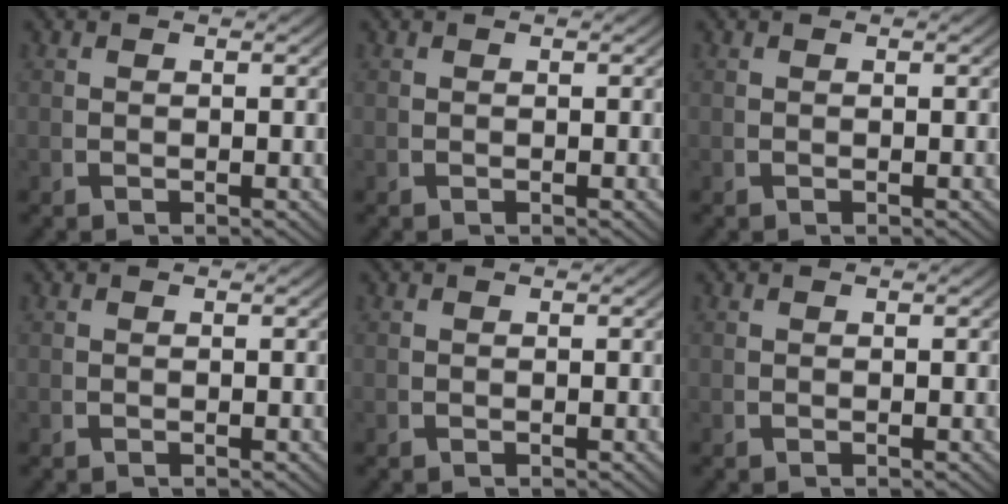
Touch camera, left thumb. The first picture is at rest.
{"total": 0.0}
{"total": 0.0}
{"total": 0.0}
{"total": 0.0}
{"total": 0.0}